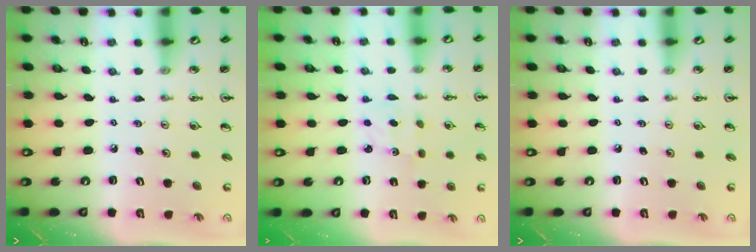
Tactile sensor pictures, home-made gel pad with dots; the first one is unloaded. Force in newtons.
{"total": 2.0, "press": 2.0, "slide": 0.4}
{"total": 0.0}